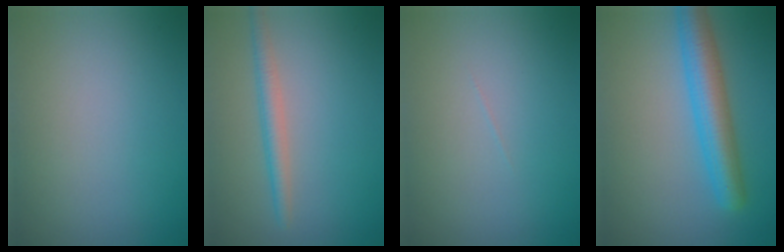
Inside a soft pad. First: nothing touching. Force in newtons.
{"total": 2.3, "press": 2.3, "slide": 0.1}
{"total": 0.0}
{"total": 5.5, "press": 5.5, "slide": 0.2}